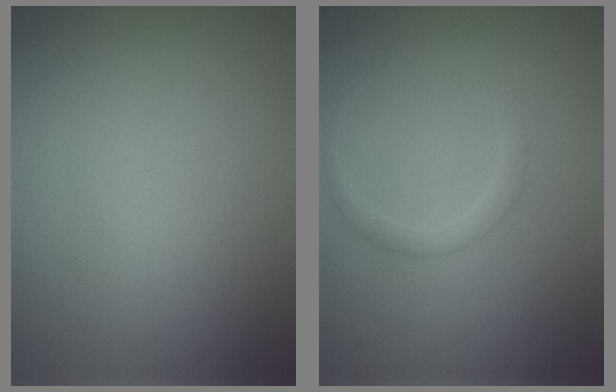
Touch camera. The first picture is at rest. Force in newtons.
{"total": 1.2, "press": 1.2, "slide": 0.1}